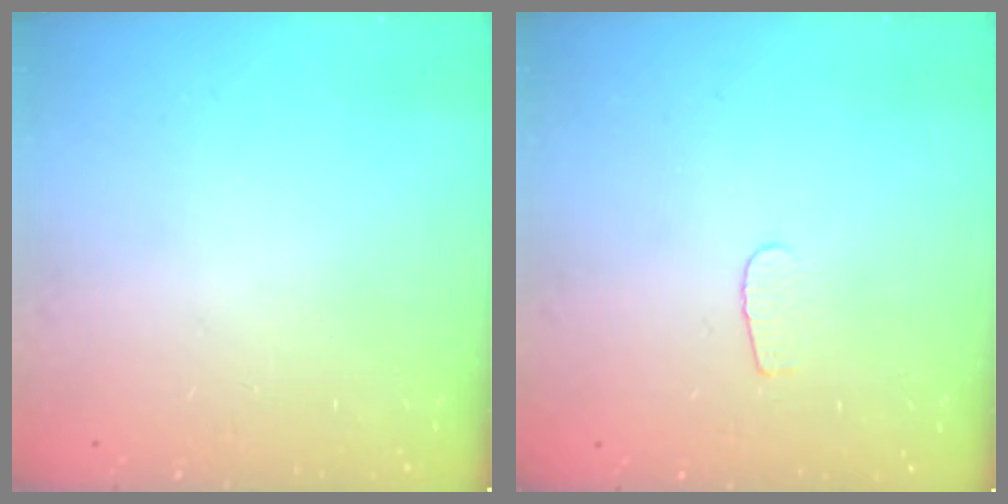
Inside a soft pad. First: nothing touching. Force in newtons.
{"total": 3.3, "press": 3.3, "slide": 0.4}